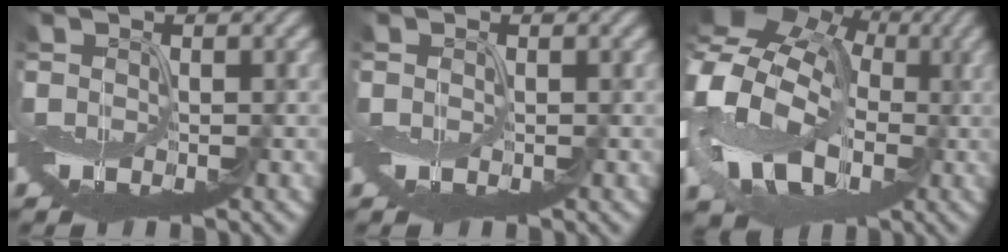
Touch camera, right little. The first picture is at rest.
{"total": 0.0}
{"total": 16.8, "force": [0.0, 13.8, 9.6], "torque": [-0.216, 0.002, -0.011]}